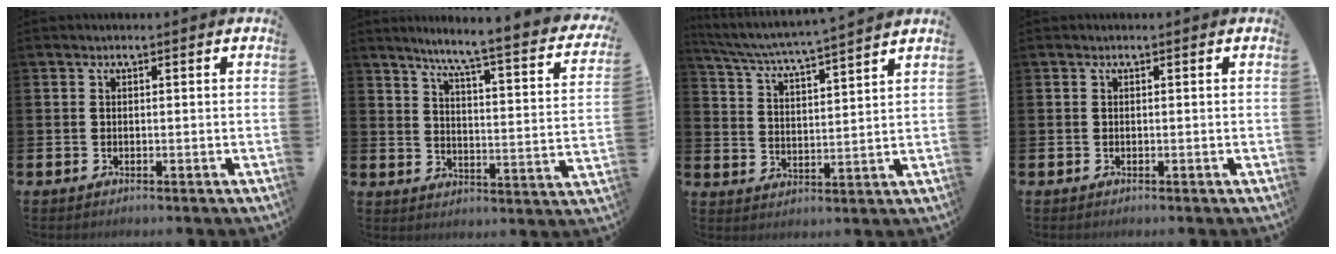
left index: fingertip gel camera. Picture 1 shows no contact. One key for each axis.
{"total": 6.3, "fx": 5.3, "fy": 0.0, "fz": 3.4, "tx": -0.073, "ty": -0.052, "tz": 0.077}
{"total": 5.2, "fx": 5.0, "fy": -0.4, "fz": 1.5, "tx": -0.051, "ty": -0.042, "tz": 0.082}
{"total": 0.0}